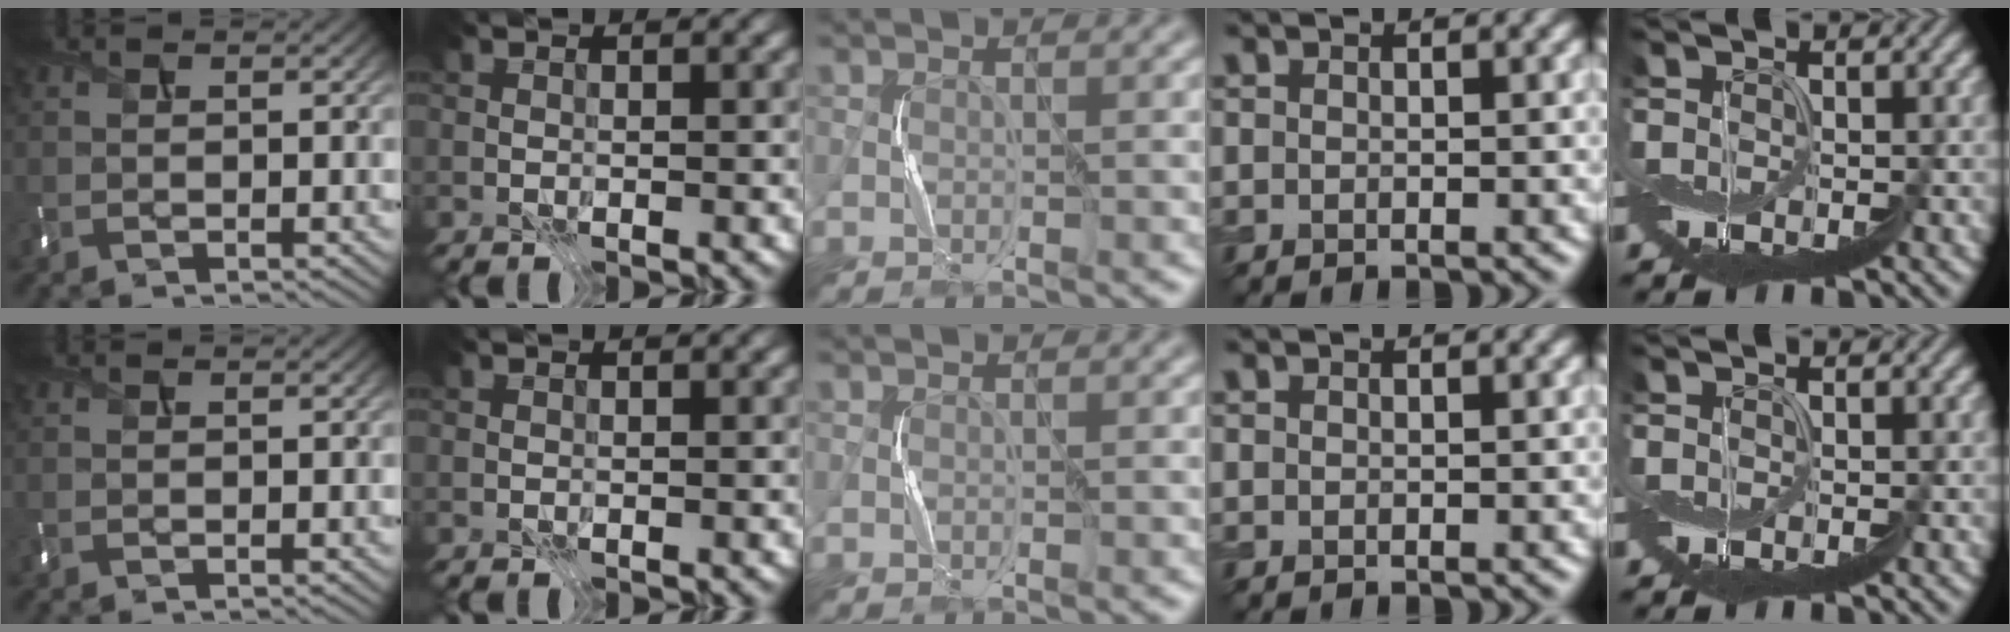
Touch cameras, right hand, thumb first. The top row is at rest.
{}